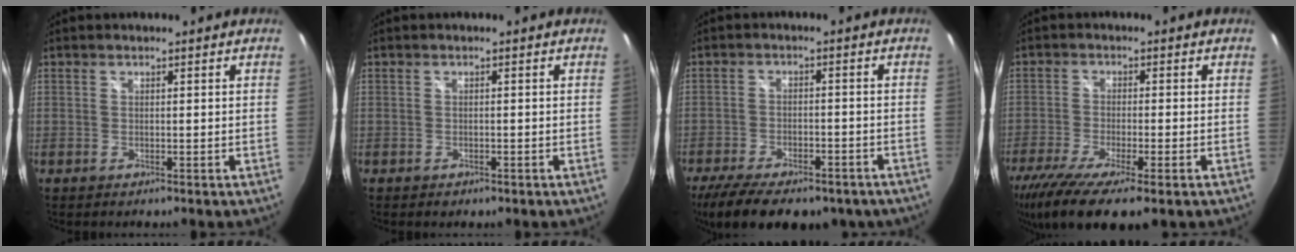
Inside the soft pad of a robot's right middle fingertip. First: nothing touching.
{"total": 1.1, "force": [-0.7, 0.7, 0.4], "torque": [-0.009, -0.003, -0.011]}
{"total": 17.5, "force": [-12.9, 7.1, 9.6], "torque": [-0.201, -0.038, -0.184]}
{"total": 12.9, "force": [-8.5, 2.7, 9.3], "torque": [-0.196, -0.058, -0.146]}